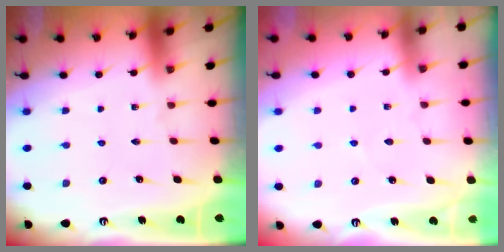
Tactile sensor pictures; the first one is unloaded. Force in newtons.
{"total": 2.4, "press": 2.4, "slide": 0.3}